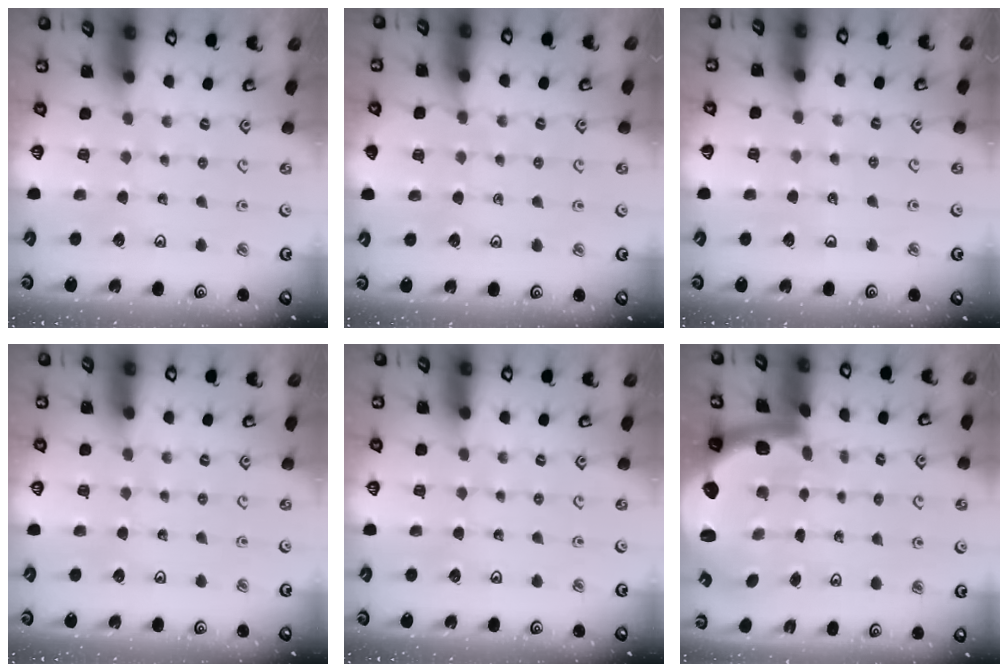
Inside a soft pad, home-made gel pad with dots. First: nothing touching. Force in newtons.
{"total": 6.0, "press": 6.0, "slide": 0.7}
{"total": 2.4, "press": 2.4, "slide": 0.2}
{"total": 0.0}
{"total": 0.0}
{"total": 2.9, "press": 2.6, "slide": 1.4}